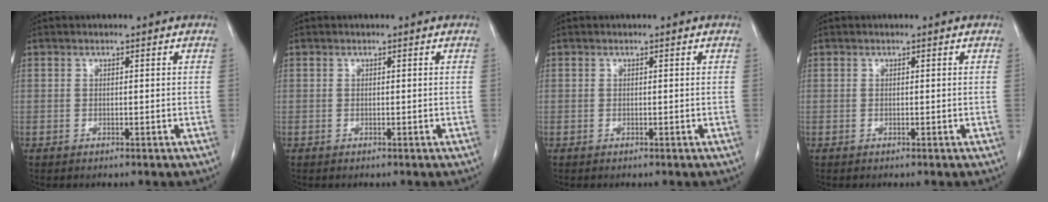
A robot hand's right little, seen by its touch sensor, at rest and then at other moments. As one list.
[{"total": 0.0}, {"total": 0.0}, {"total": 0.0}]